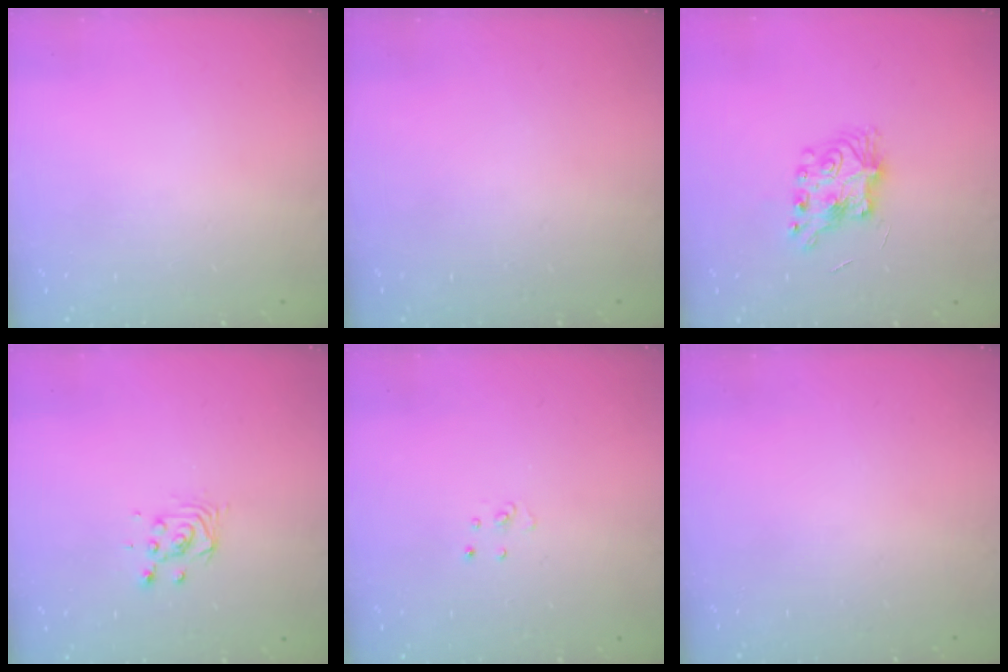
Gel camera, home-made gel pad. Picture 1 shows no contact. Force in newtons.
{"total": 0.0}
{"total": 7.9, "press": 7.9, "slide": 0.3}
{"total": 3.7, "press": 3.7, "slide": 0.3}
{"total": 3.1, "press": 3.1, "slide": 0.2}
{"total": 0.0}